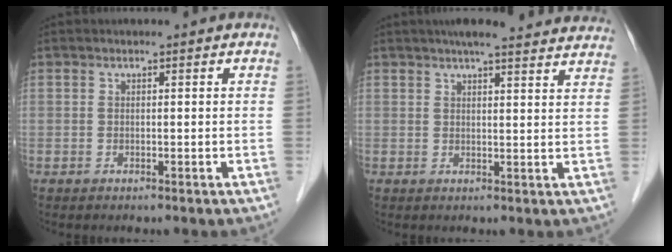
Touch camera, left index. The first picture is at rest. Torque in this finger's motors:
{"motor_torque": [0.80, -0.99, 0.24, 0.02]}